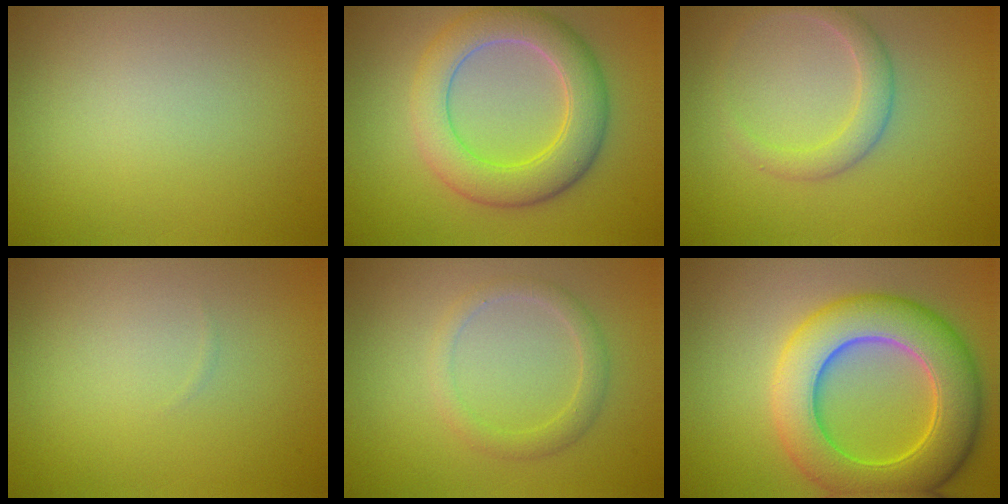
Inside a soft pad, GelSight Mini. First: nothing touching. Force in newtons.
{"total": 6.3, "press": 6.2, "slide": 0.5}
{"total": 2.4, "press": 2.4, "slide": 0.2}
{"total": 0.0}
{"total": 1.9, "press": 1.9, "slide": 0.0}
{"total": 9.6, "press": 9.6, "slide": 0.5}